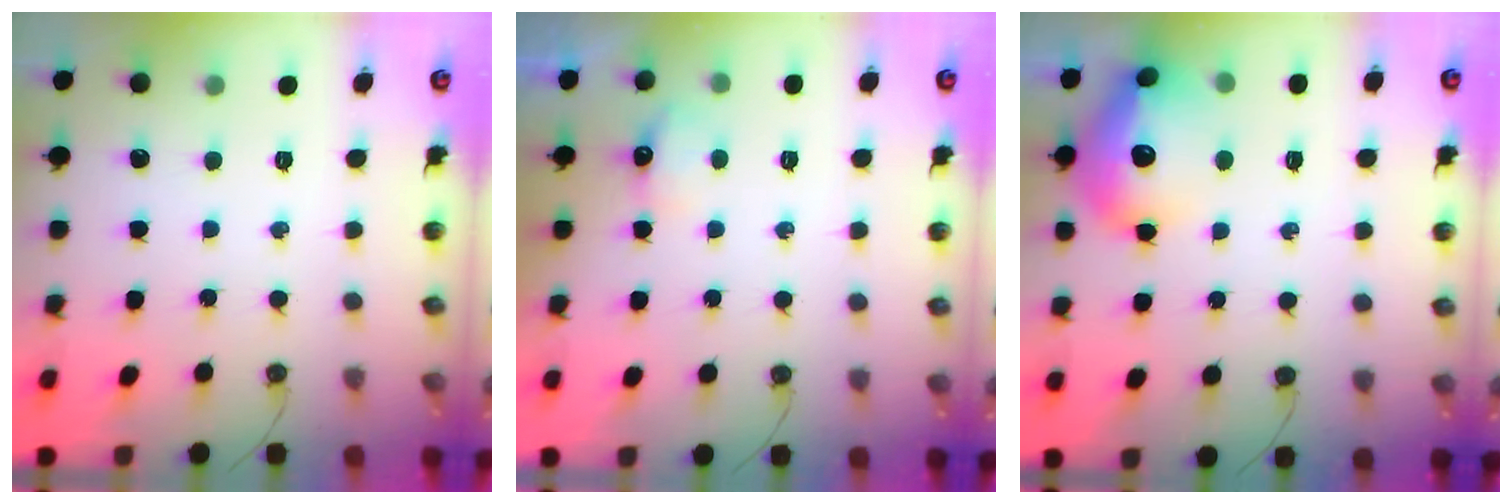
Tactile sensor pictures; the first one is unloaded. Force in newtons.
{"total": 5.4, "press": 5.3, "slide": 1.0}
{"total": 17.8, "press": 17.8, "slide": 1.3}